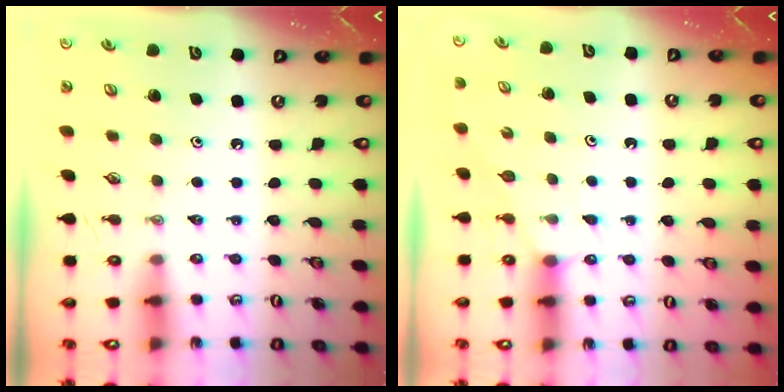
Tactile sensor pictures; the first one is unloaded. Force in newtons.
{"total": 2.4, "press": 2.4, "slide": 0.4}